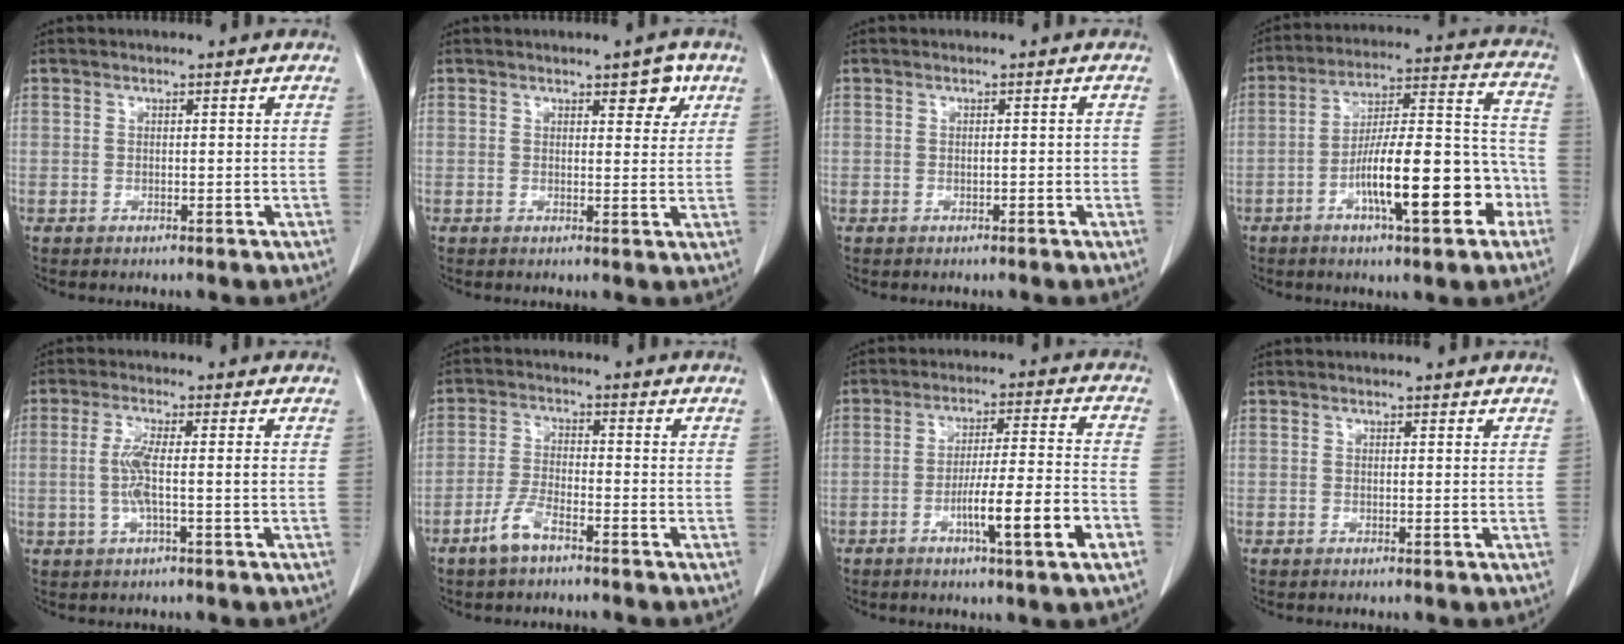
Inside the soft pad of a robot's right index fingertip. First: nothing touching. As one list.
[{"total": 3.6, "force": [2.0, 1.5, 2.6], "torque": [-0.026, -0.001, 0.025]}, {"total": 0.8, "force": [-0.2, 0.3, 0.7], "torque": [-0.010, 0.001, -0.003]}, {"total": 16.9, "force": [-6.5, 3.5, 15.2], "torque": [-0.241, 0.022, -0.099]}, {"total": 4.6, "force": [-0.4, 0.2, 4.6], "torque": [-0.097, 0.000, -0.009]}, {"total": 4.6, "force": [-3.2, 1.1, 3.1], "torque": [-0.072, -0.002, -0.065]}, {"total": 11.3, "force": [-4.6, -0.1, 10.3], "torque": [-0.166, -0.002, -0.073]}, {"total": 0.6, "force": [0.5, 0.3, 0.1], "torque": [-0.001, 0.003, 0.004]}]